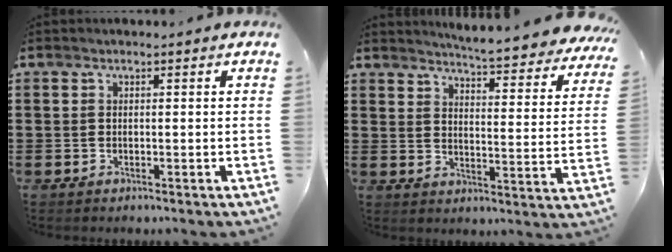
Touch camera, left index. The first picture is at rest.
{"total": 5.3, "force": [4.9, -0.6, 1.8], "torque": [-0.042, -0.048, 0.077]}